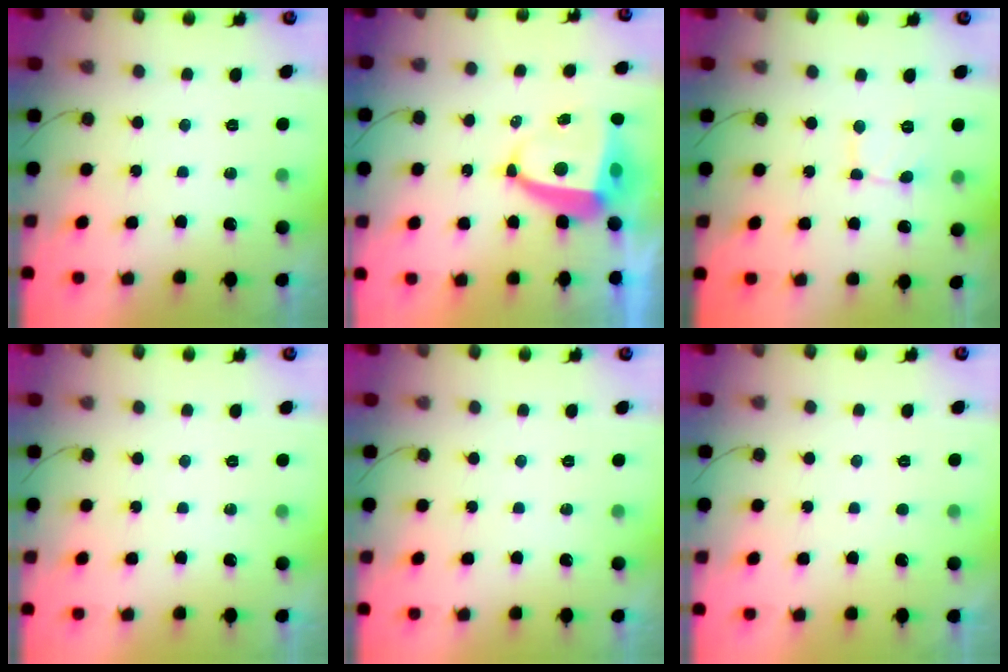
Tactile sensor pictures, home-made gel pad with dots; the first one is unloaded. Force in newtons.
{"total": 7.3, "press": 7.3, "slide": 1.0}
{"total": 2.4, "press": 2.4, "slide": 0.2}
{"total": 0.0}
{"total": 0.0}
{"total": 1.7, "press": 1.7, "slide": 0.2}